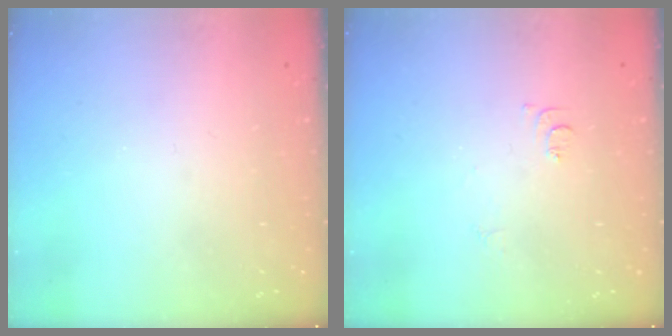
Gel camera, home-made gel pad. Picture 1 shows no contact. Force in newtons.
{"total": 5.7, "press": 5.6, "slide": 0.7}